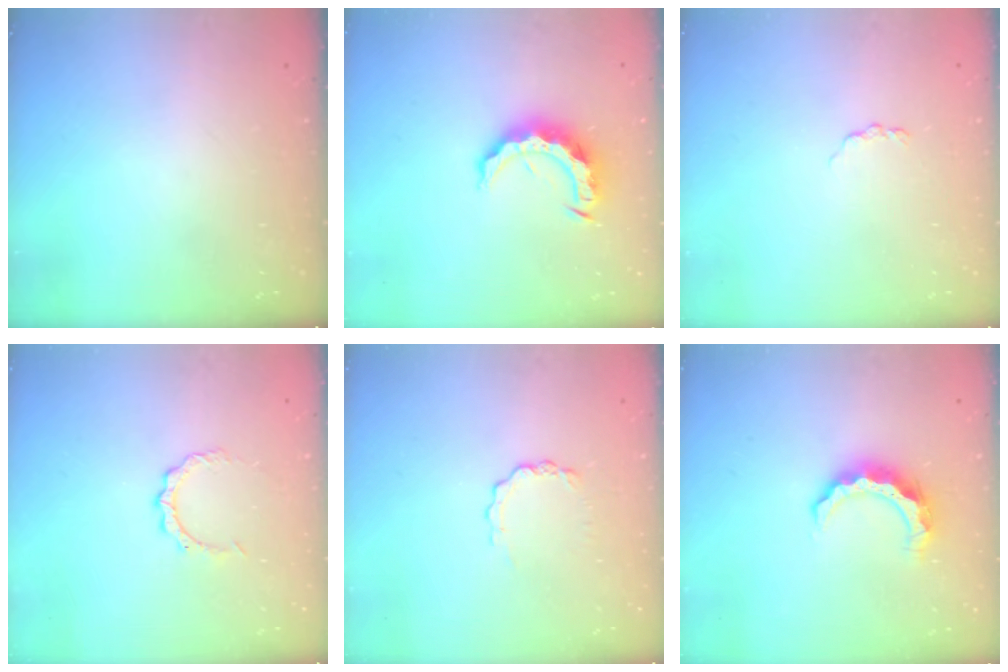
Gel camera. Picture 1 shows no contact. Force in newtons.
{"total": 11.0, "press": 10.9, "slide": 0.9}
{"total": 2.9, "press": 2.8, "slide": 0.4}
{"total": 2.9, "press": 2.9, "slide": 0.2}
{"total": 3.8, "press": 3.8, "slide": 0.3}
{"total": 8.2, "press": 8.2, "slide": 0.2}